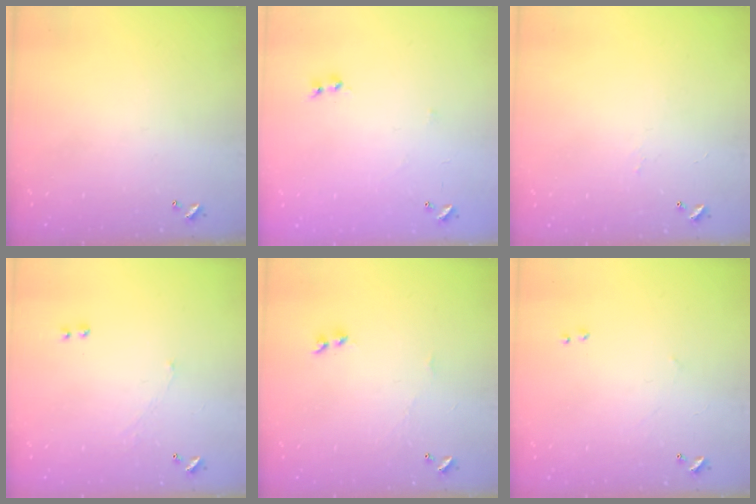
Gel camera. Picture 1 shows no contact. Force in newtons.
{"total": 5.9, "press": 5.9, "slide": 0.7}
{"total": 3.2, "press": 3.2, "slide": 0.5}
{"total": 1.0, "press": 0.7, "slide": 0.6}
{"total": 1.9, "press": 1.8, "slide": 0.5}
{"total": 2.5, "press": 2.4, "slide": 0.4}